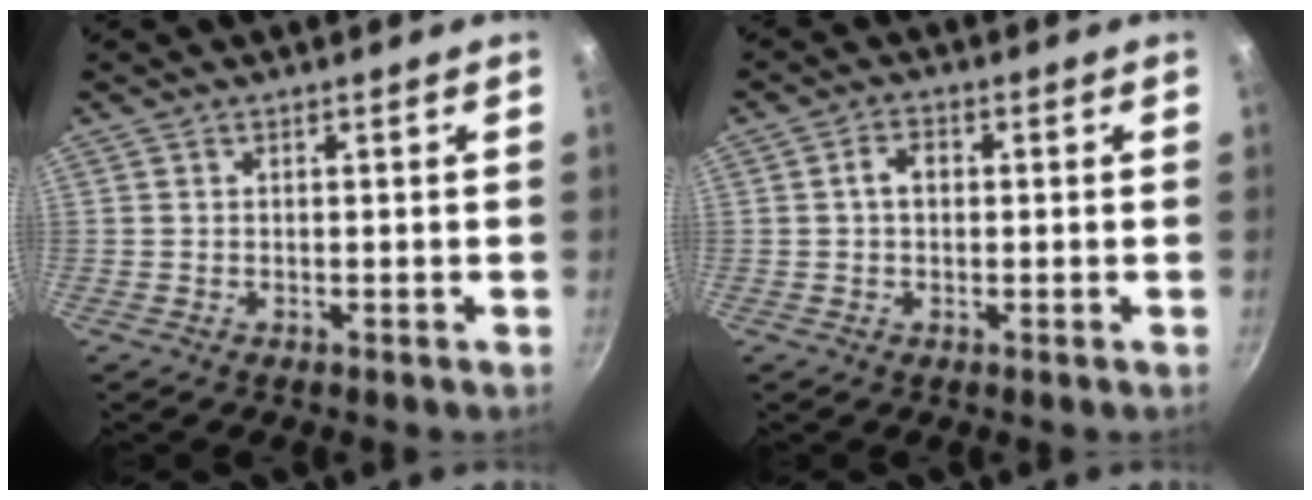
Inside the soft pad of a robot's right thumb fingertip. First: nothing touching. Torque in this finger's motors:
{"motor_torque": [-0.53, 0.69, 0.40, 0.19, 0.01]}